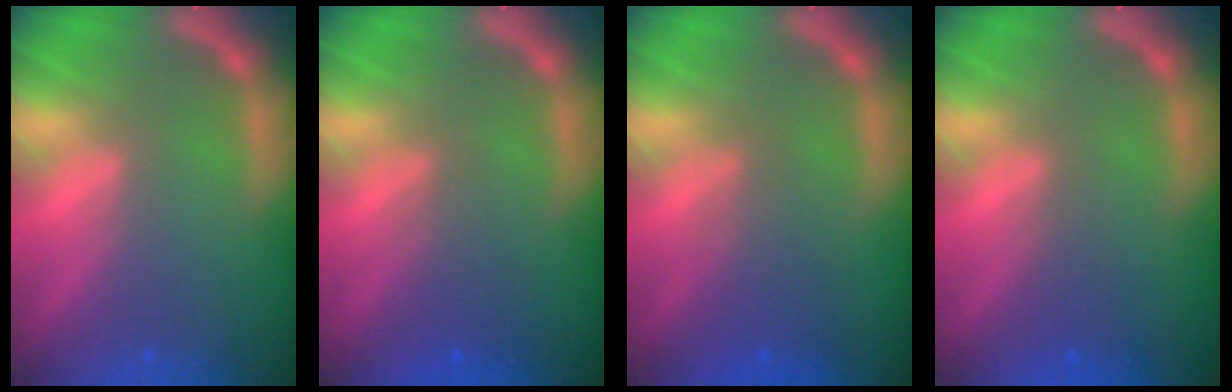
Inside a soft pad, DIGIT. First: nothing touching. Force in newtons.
{"total": 2.5}
{"total": 3.0}
{"total": 1.4}